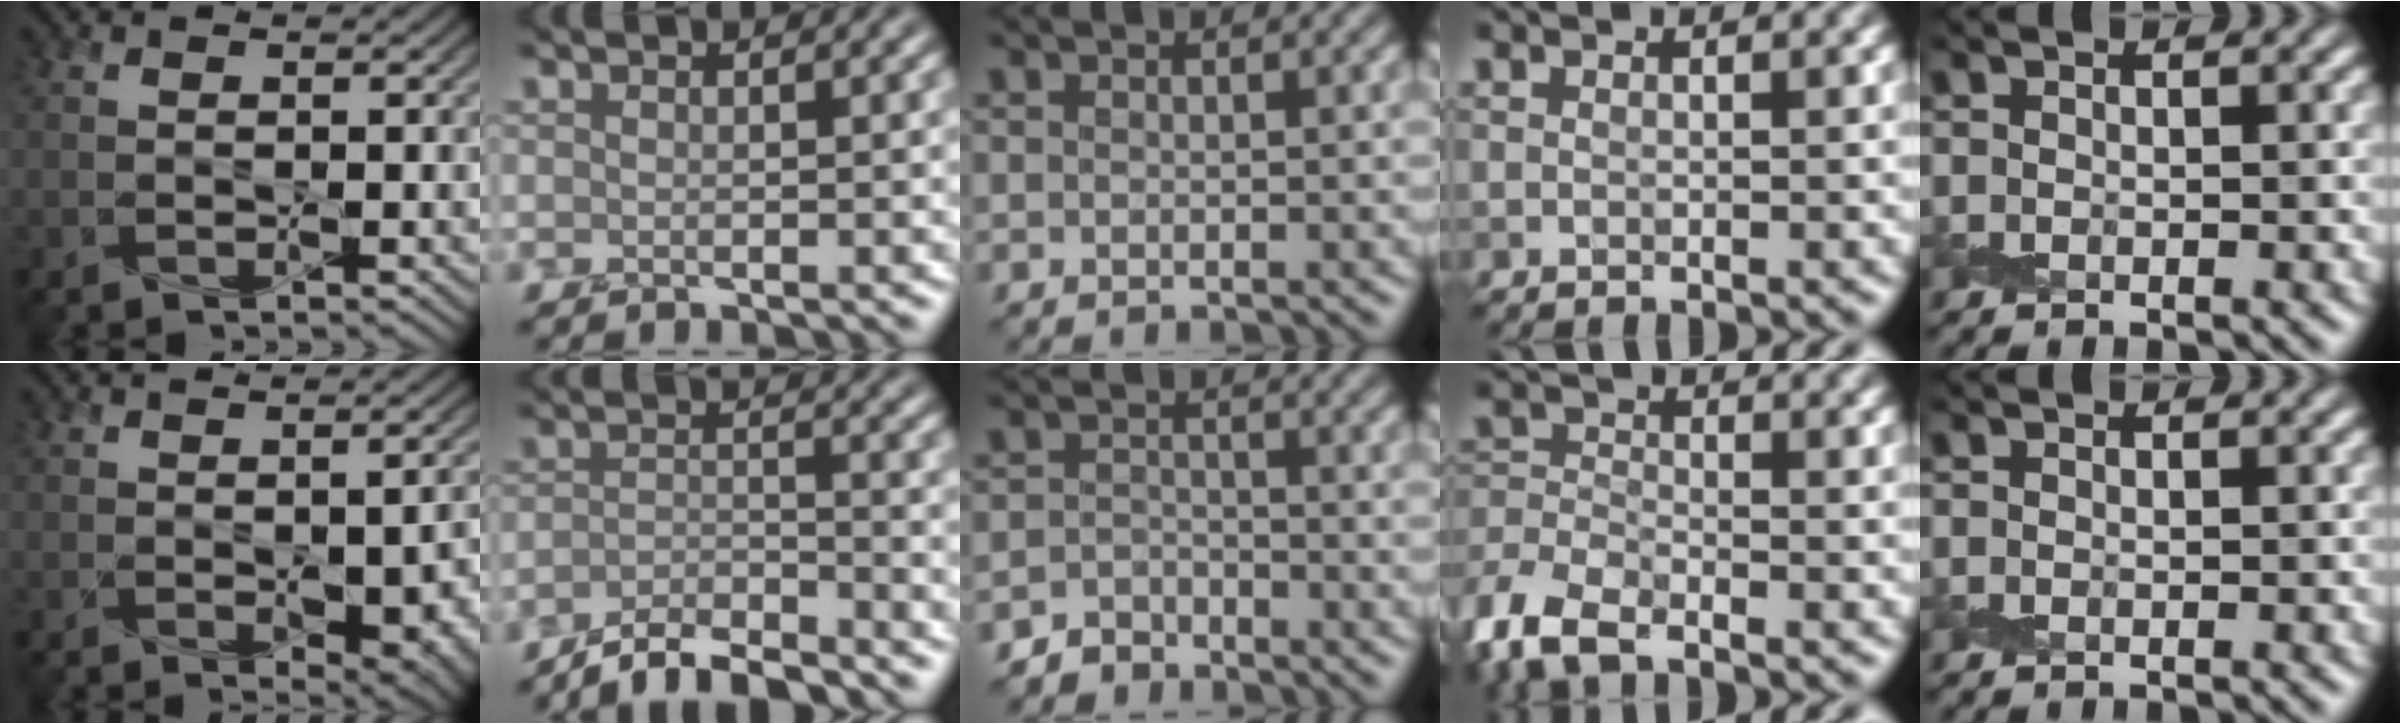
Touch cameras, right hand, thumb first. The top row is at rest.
{"thumb": {"total": 5.8, "force": [-1.2, 3.2, 4.7], "torque": [-0.075, -0.022, -0.003]}, "index": {"total": 4.4, "force": [-3.9, 0.7, 1.8], "torque": [-0.029, 0.001, -0.074]}, "middle": {"total": 2.4, "force": [-2.2, 0.9, 0.0], "torque": [0.002, 0.006, -0.048]}, "ring": {"total": 5.9, "force": [-4.2, 2.5, 3.3], "torque": [-0.072, -0.010, -0.096]}}